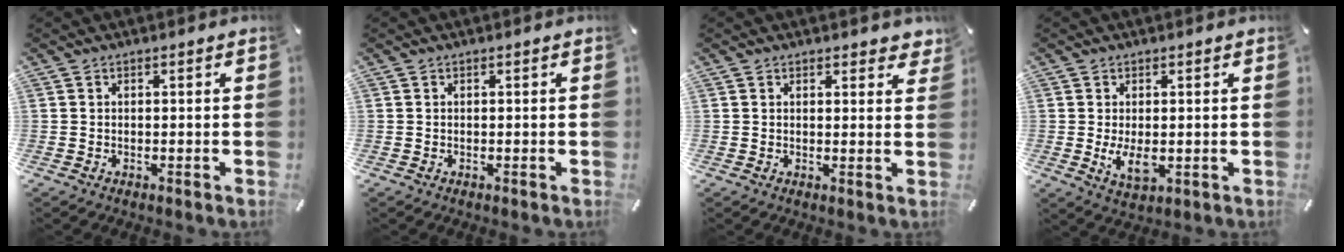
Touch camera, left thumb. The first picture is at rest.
{"total": 0.0}
{"total": 2.1, "force": [1.8, 1.0, 0.6], "torque": [0.001, -0.005, 0.029]}
{"total": 5.4, "force": [-0.4, 2.9, 4.5], "torque": [-0.090, -0.011, -0.013]}